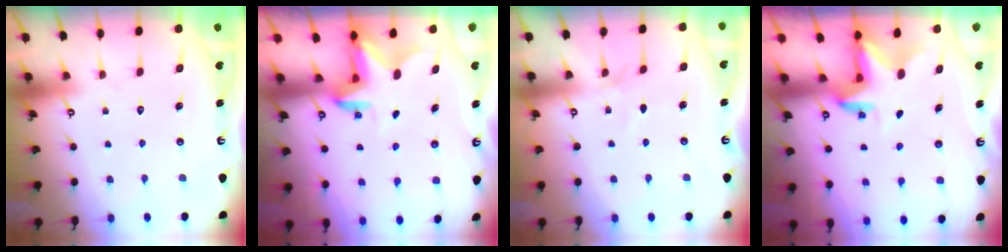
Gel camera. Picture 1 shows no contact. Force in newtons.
{"total": 2.5, "press": 2.5, "slide": 0.5}
{"total": 2.9, "press": 2.8, "slide": 0.4}
{"total": 3.8, "press": 3.8, "slide": 0.2}